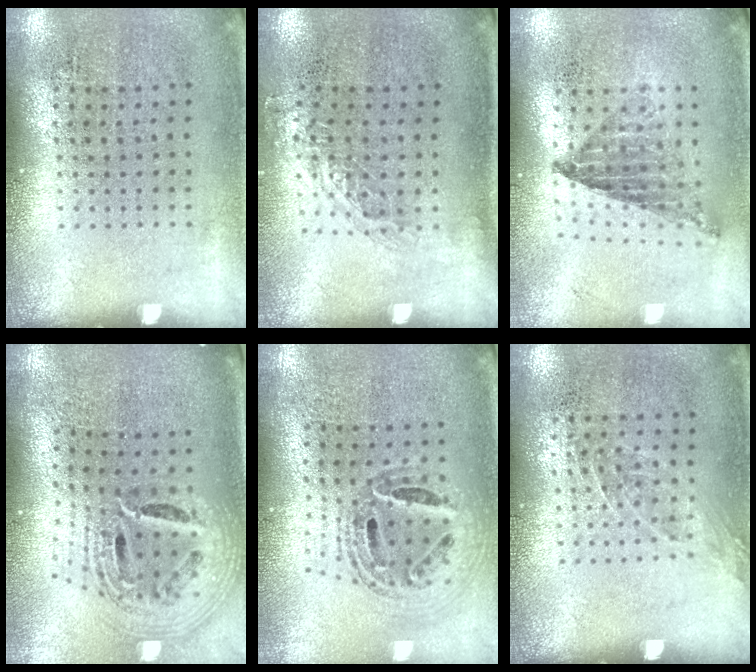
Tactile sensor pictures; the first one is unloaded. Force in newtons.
{"total": 0.8, "press": 0.8, "slide": 0.2}
{"total": 0.7, "press": 0.7, "slide": 0.1}
{"total": 2.5, "press": 1.7, "slide": 1.8}
{"total": 1.0, "press": 1.0, "slide": 0.2}
{"total": 1.0, "press": 0.8, "slide": 0.7}